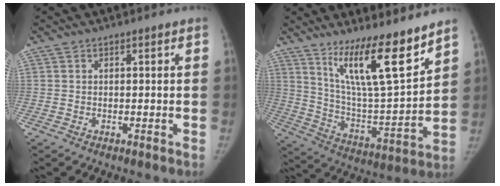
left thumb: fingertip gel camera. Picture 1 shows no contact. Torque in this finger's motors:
{"motor_torque": [0.17, 0.08, 1.48, -1.29, 0.10]}